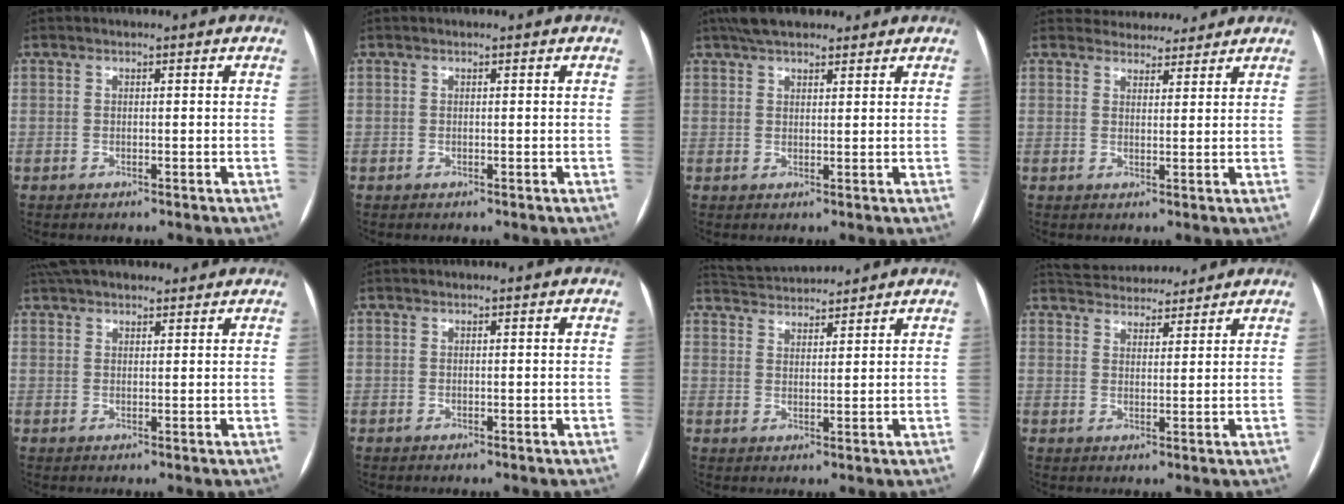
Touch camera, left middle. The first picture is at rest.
{"total": 0.0}
{"total": 7.9, "force": [6.3, 2.8, 3.8], "torque": [-0.058, 0.035, 0.108]}
{"total": 6.6, "force": [6.2, 2.2, 0.5], "torque": [0.004, 0.011, 0.078]}
{"total": 9.5, "force": [8.2, 3.0, 3.7], "torque": [-0.051, 0.044, 0.128]}
{"total": 0.0}
{"total": 7.3, "force": [7.2, 0.6, 1.3], "torque": [-0.034, 0.027, 0.119]}
{"total": 9.9, "force": [9.3, 2.5, 2.3], "torque": [-0.037, 0.021, 0.140]}